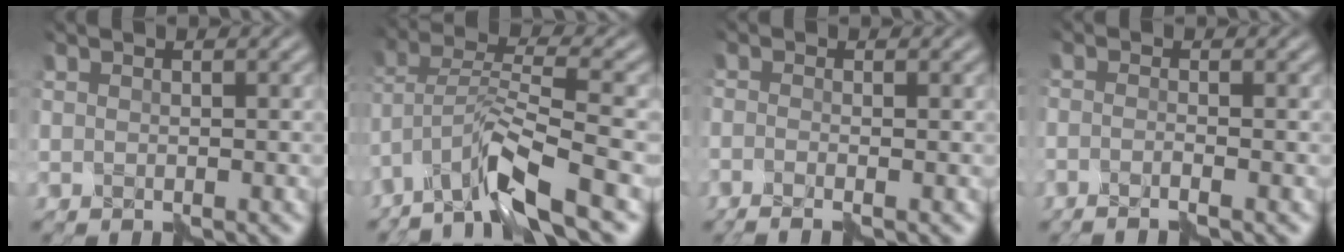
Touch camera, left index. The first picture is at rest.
{"total": 7.1, "force": [-4.8, 0.7, 5.1], "torque": [-0.097, 0.013, -0.098]}
{"total": 1.4, "force": [-0.9, -0.4, 1.0], "torque": [-0.021, 0.003, -0.016]}
{"total": 1.1, "force": [-0.7, -0.5, 0.7], "torque": [-0.016, 0.003, -0.014]}